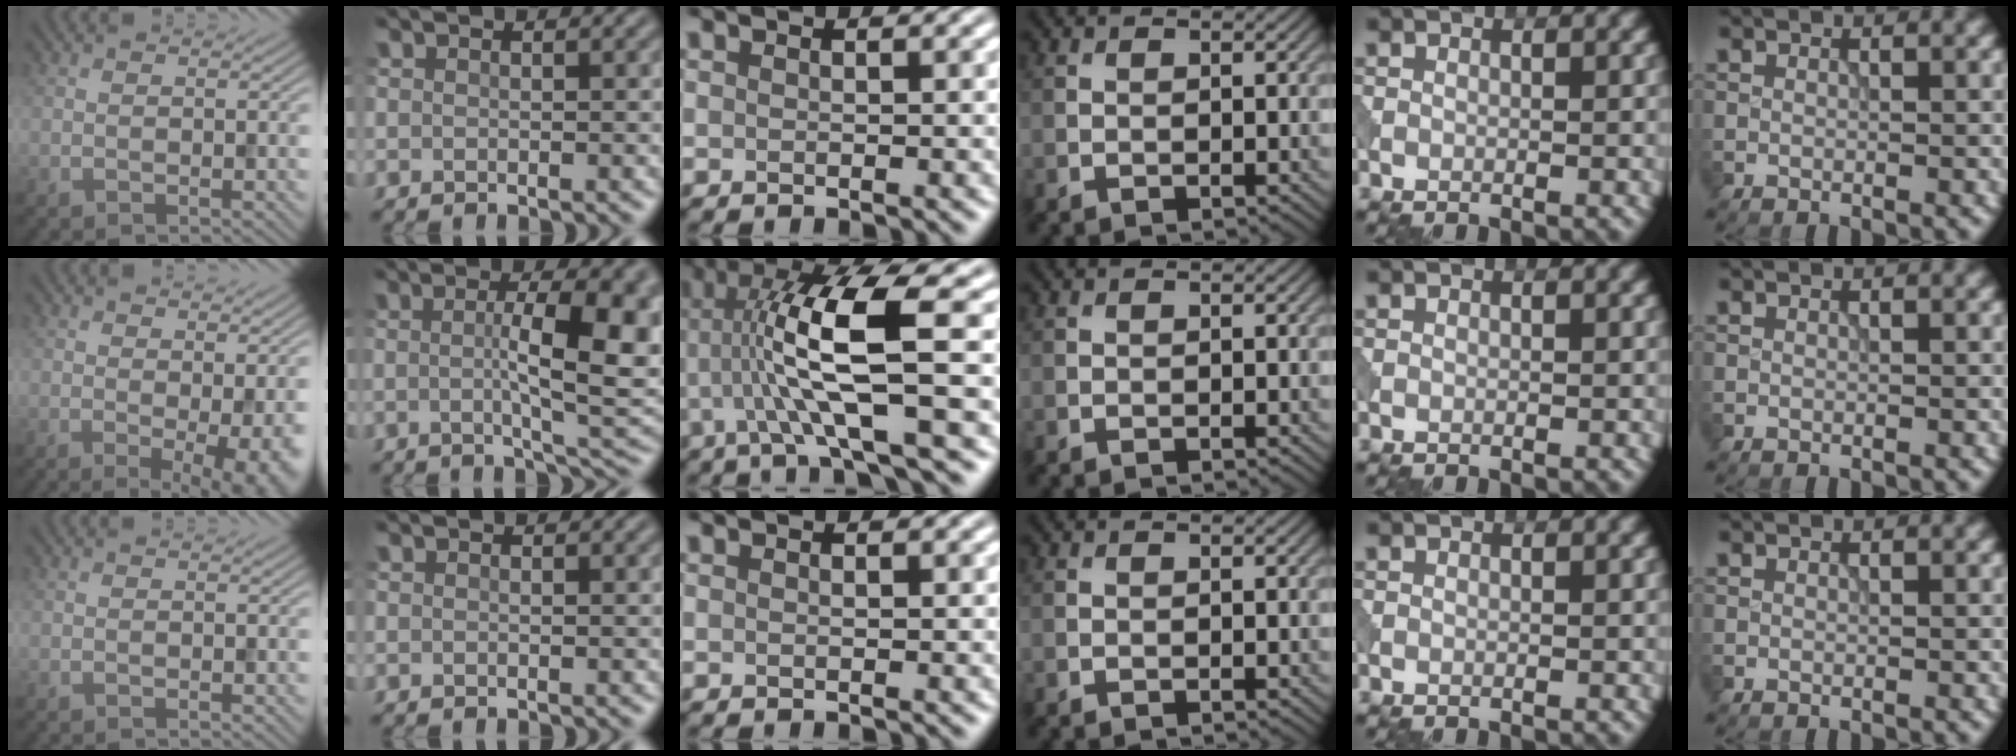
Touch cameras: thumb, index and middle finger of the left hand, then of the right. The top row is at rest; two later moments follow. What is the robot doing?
{"motion": "pour", "object": "beaker"}